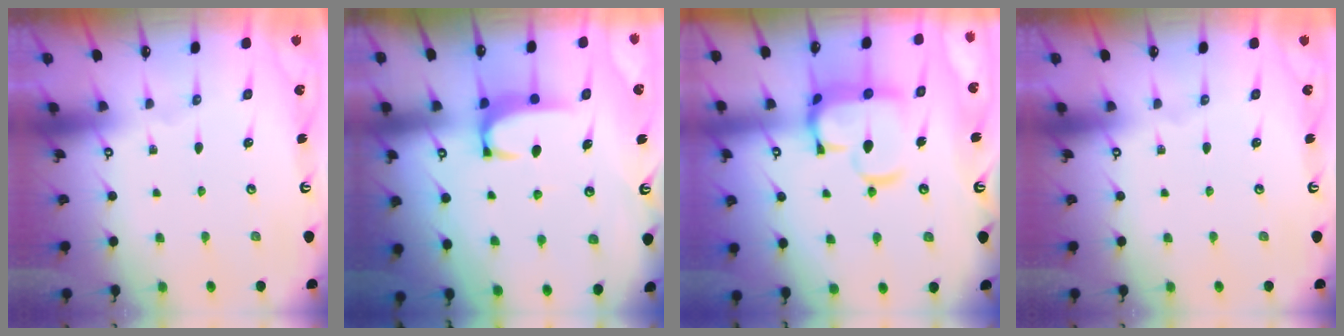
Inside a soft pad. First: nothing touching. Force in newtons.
{"total": 1.8, "press": 1.7, "slide": 0.6}
{"total": 11.0, "press": 10.9, "slide": 1.3}
{"total": 0.0}